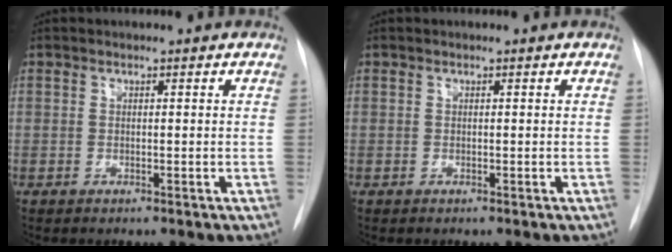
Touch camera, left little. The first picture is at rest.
{"total": 0.0}